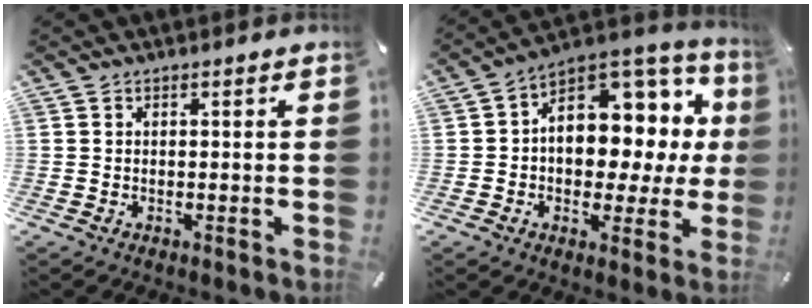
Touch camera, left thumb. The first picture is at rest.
{"total": 11.3, "force": [1.5, 8.9, 6.8], "torque": [-0.082, -0.031, 0.032]}